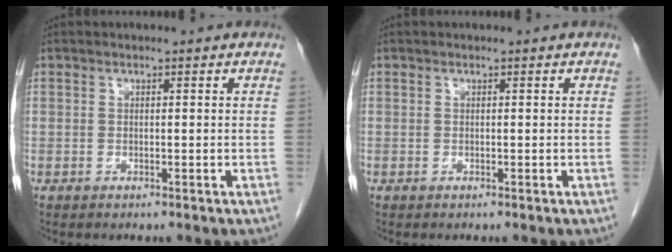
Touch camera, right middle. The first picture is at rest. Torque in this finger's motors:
{"motor_torque": [-0.01, -0.01, 0.00, 0.00]}